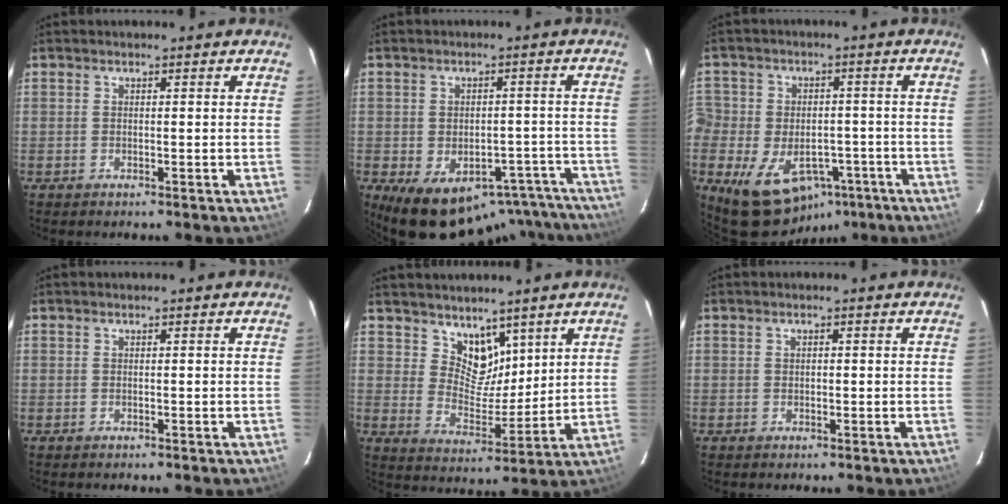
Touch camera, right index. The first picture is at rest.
{"total": 17.3, "force": [-13.0, 9.3, 6.7], "torque": [-0.110, 0.029, -0.132]}
{"total": 15.7, "force": [-7.9, 11.6, 7.2], "torque": [-0.183, 0.010, -0.100]}
{"total": 0.0}
{"total": 7.8, "force": [5.5, 4.8, 2.6], "torque": [-0.031, -0.008, 0.103]}
{"total": 0.6, "force": [0.0, 0.5, 0.3], "torque": [-0.005, 0.004, 0.001]}